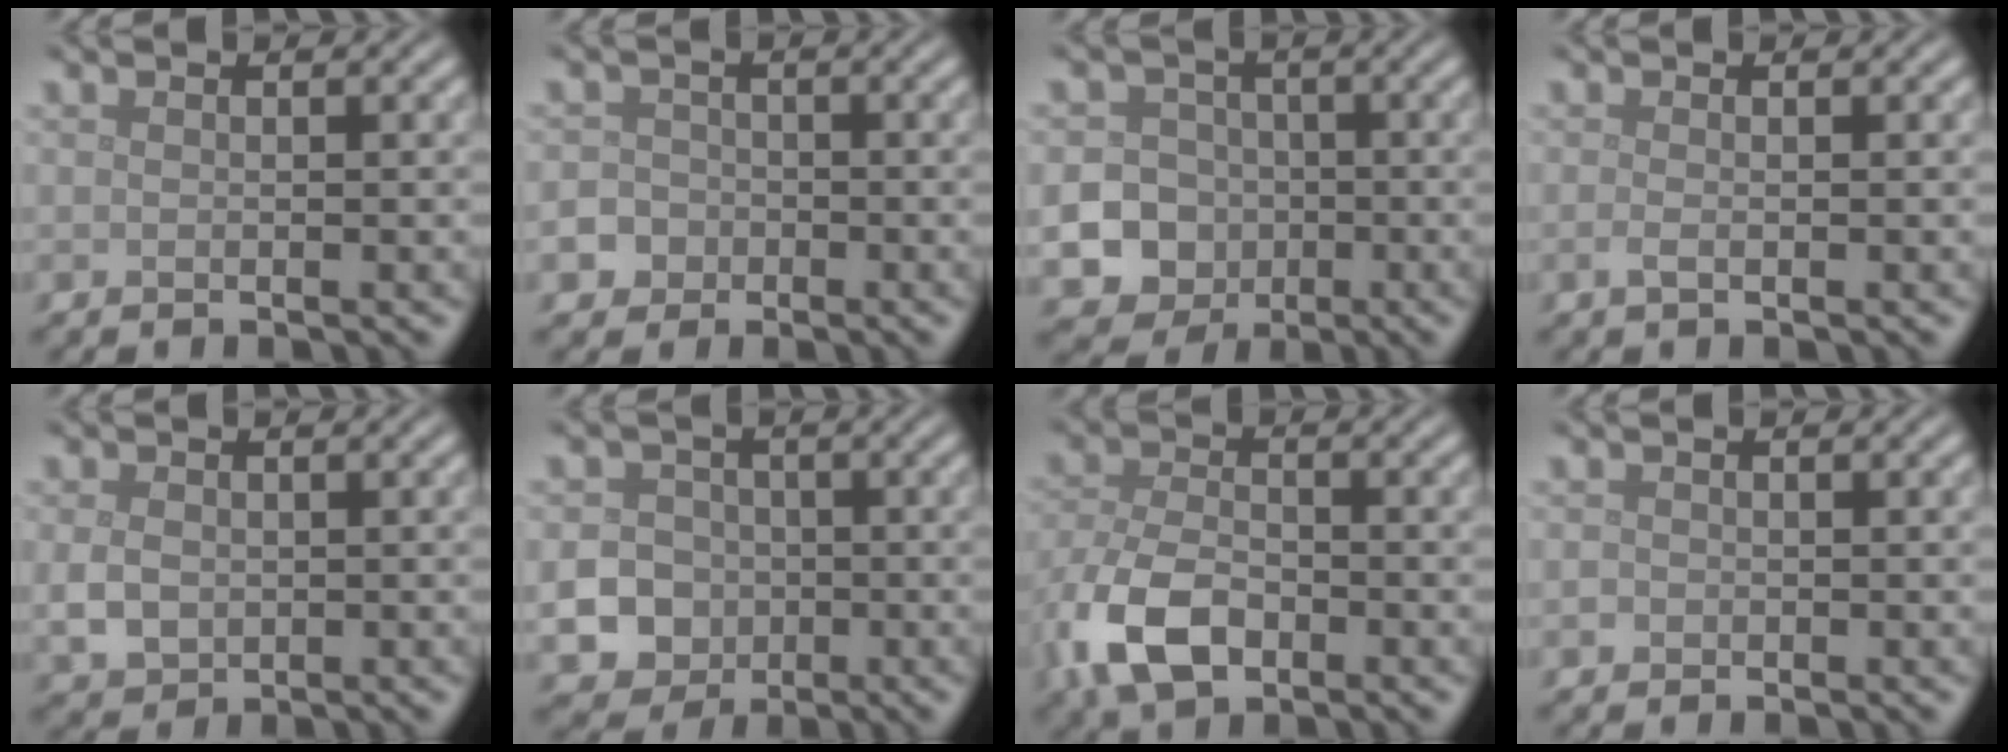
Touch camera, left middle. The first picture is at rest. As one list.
[{"total": 4.0, "force": [-2.0, 3.4, 0.8], "torque": [0.002, -0.003, -0.048]}, {"total": 15.6, "force": [-5.5, 14.3, 3.2], "torque": [-0.091, -0.042, -0.114]}, {"total": 0.9, "force": [-0.2, 0.3, 0.8], "torque": [-0.017, -0.003, -0.007]}, {"total": 2.7, "force": [-0.1, 2.2, 1.6], "torque": [-0.037, -0.004, -0.002]}, {"total": 11.4, "force": [-3.8, 10.4, 2.8], "torque": [-0.063, -0.034, -0.092]}, {"total": 6.9, "force": [-3.2, 4.1, 4.5], "torque": [-0.107, -0.007, -0.071]}, {"total": 0.6, "force": [-0.2, 0.5, 0.1], "torque": [0.001, -0.004, -0.005]}]